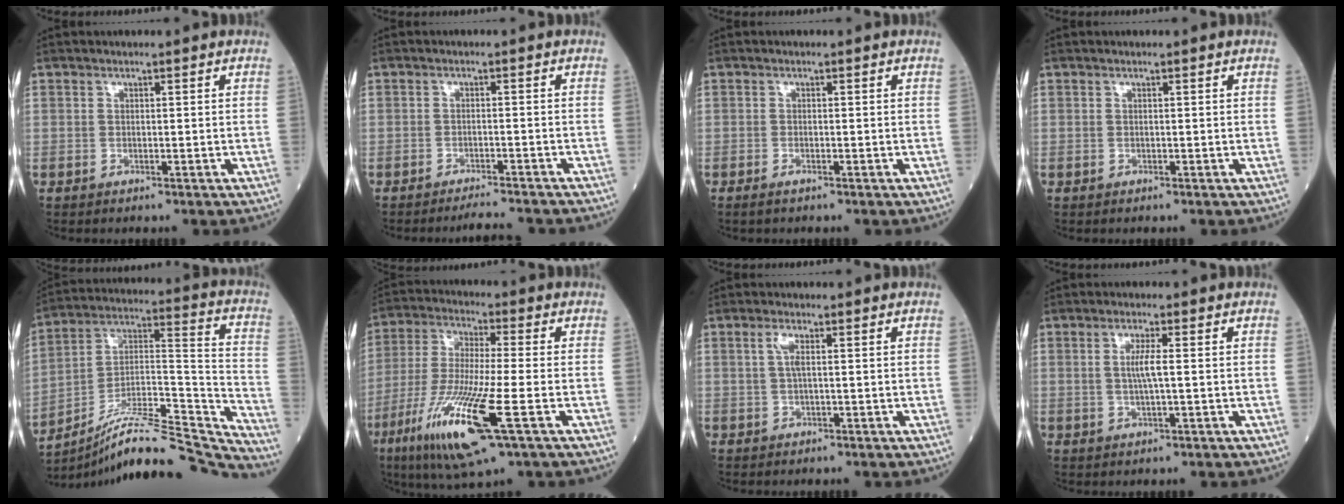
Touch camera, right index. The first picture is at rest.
{"total": 5.9, "force": [-5.6, -0.2, 1.9], "torque": [-0.021, -0.014, -0.079]}
{"total": 0.9, "force": [-0.6, 0.2, 0.6], "torque": [-0.011, -0.001, -0.009]}
{"total": 0.0}
{"total": 21.5, "force": [-19.9, 0.2, 8.1], "torque": [-0.125, 0.033, -0.324]}
{"total": 16.2, "force": [-6.6, 1.1, 14.7], "torque": [-0.313, -0.036, -0.123]}
{"total": 1.9, "force": [0.5, 0.3, 1.8], "torque": [-0.045, 0.004, 0.008]}
{"total": 3.0, "force": [0.2, -0.1, 3.0], "torque": [-0.064, -0.004, 0.003]}